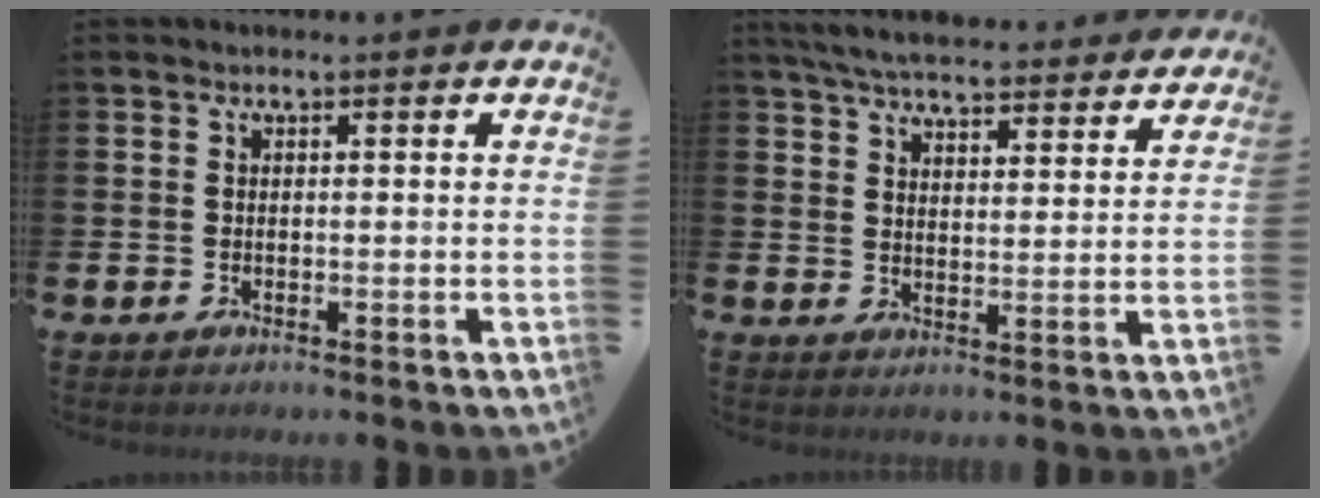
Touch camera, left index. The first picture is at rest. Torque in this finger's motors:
{"motor_torque": [1.07, -1.07, 0.33, 0.07]}